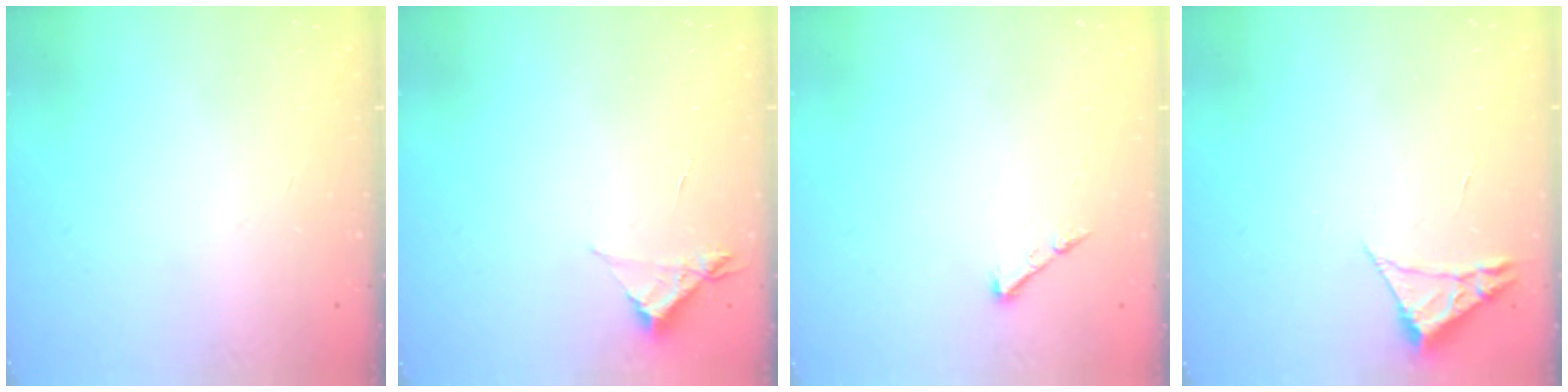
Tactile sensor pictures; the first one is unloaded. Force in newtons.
{"total": 3.0, "press": 3.0, "slide": 0.3}
{"total": 3.7, "press": 3.6, "slide": 0.5}
{"total": 2.3, "press": 2.3, "slide": 0.4}